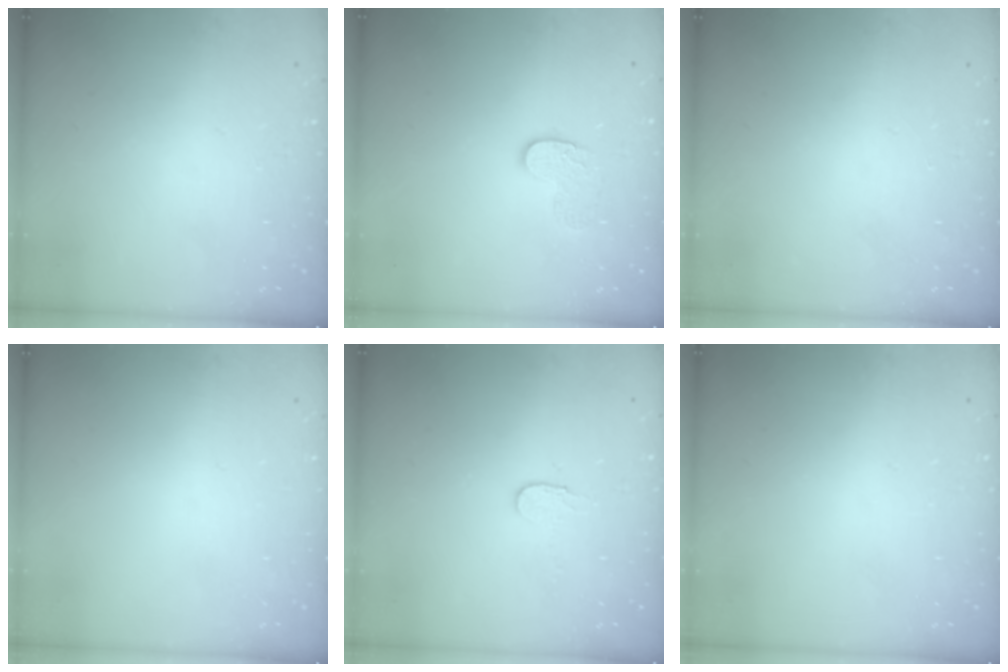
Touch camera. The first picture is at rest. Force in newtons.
{"total": 8.0, "press": 8.0, "slide": 0.4}
{"total": 0.0}
{"total": 0.0}
{"total": 3.5, "press": 3.5, "slide": 0.2}
{"total": 0.6, "press": 0.6, "slide": 0.2}